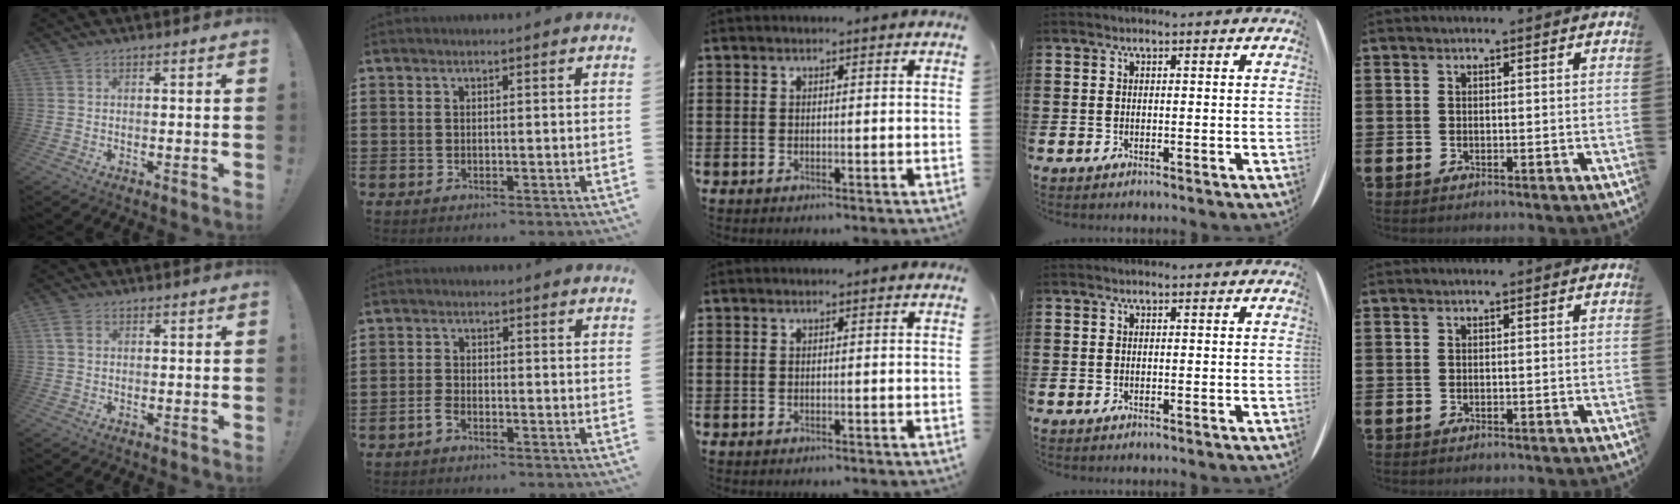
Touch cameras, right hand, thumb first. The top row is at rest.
{"thumb": {"total": 3.7, "force": [1.2, 2.7, 2.4], "torque": [-0.039, 0.005, 0.024]}, "index": {"total": 1.8, "force": [-1.4, 0.8, 1.0], "torque": [-0.028, -0.001, -0.029]}}